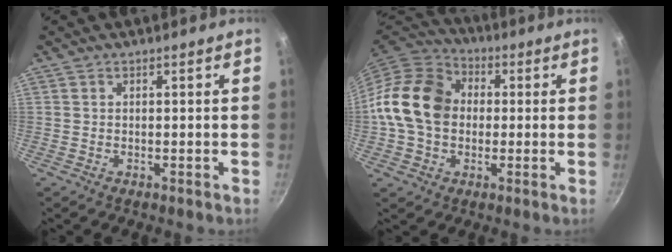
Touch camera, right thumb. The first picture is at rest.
{"total": 16.0, "force": [0.5, 12.5, 10.0], "torque": [-0.157, 0.028, -0.007]}